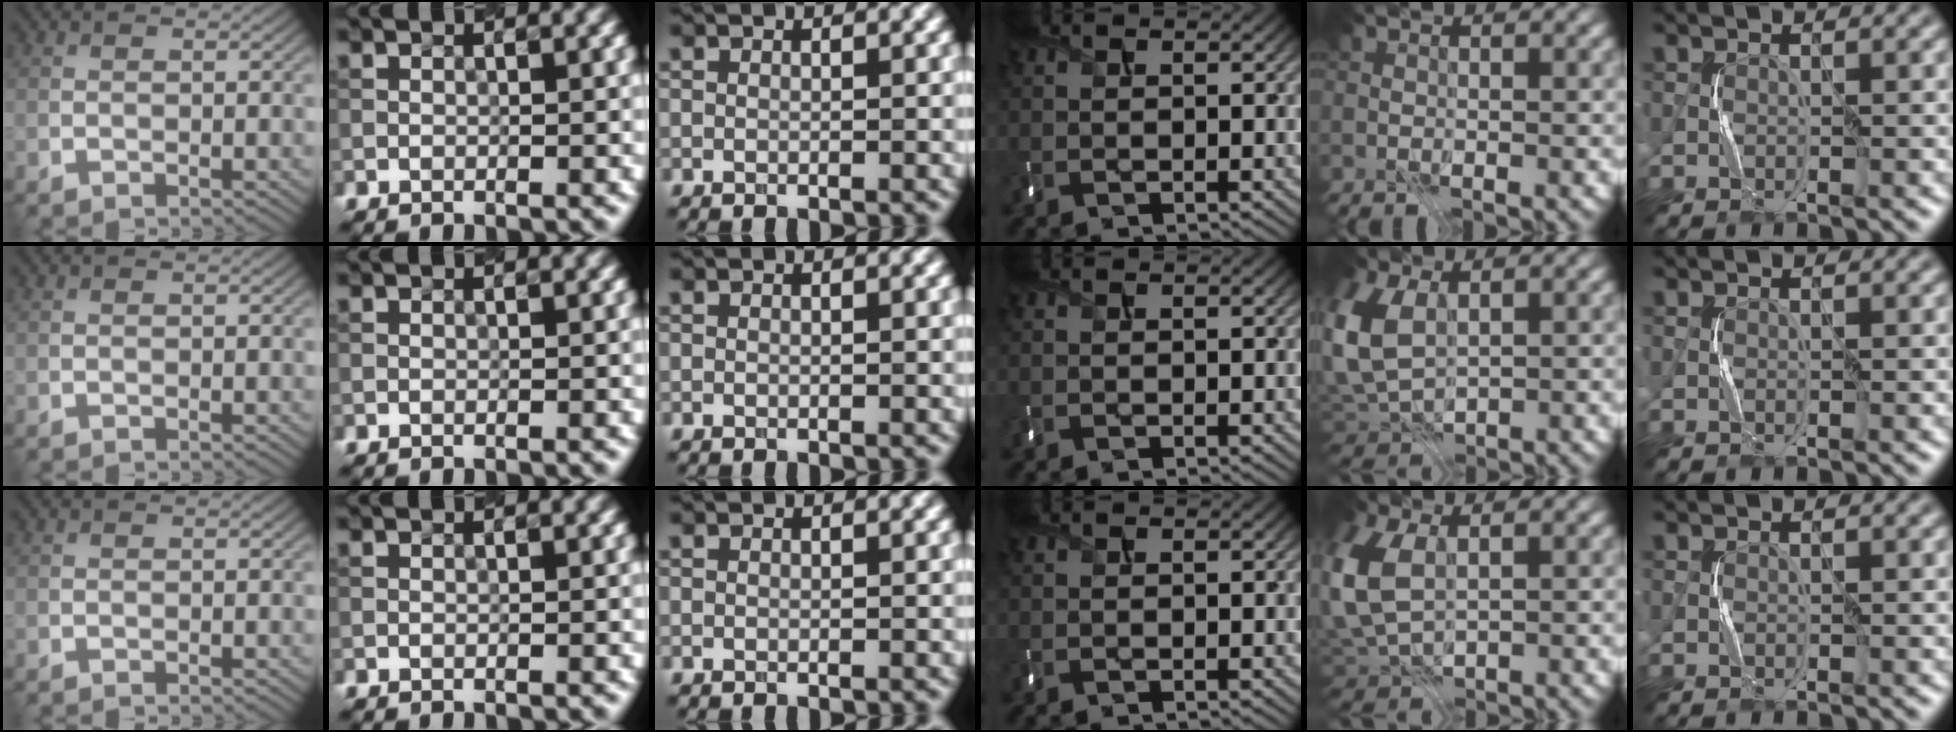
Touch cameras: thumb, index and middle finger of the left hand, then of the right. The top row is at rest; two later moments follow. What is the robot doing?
{"motion": "press", "object": "keyboard"}